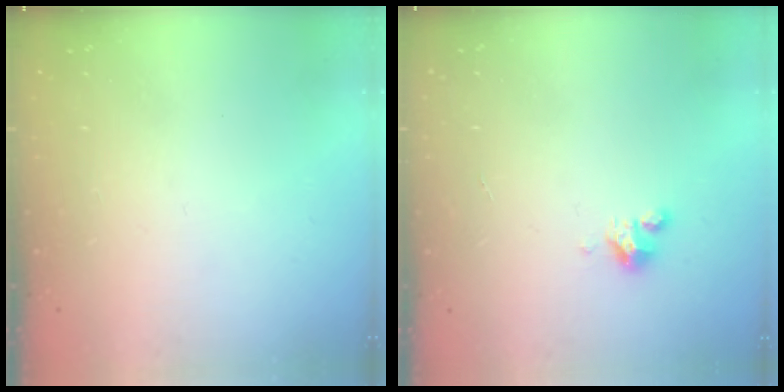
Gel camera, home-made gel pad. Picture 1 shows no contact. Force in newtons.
{"total": 2.5, "press": 2.5, "slide": 0.2}